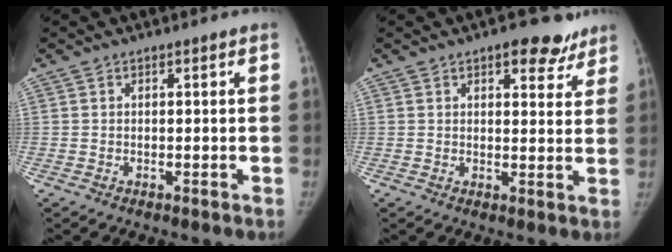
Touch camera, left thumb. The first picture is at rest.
{"total": 7.8, "force": [5.0, 3.9, 4.5], "torque": [-0.017, -0.019, 0.061]}